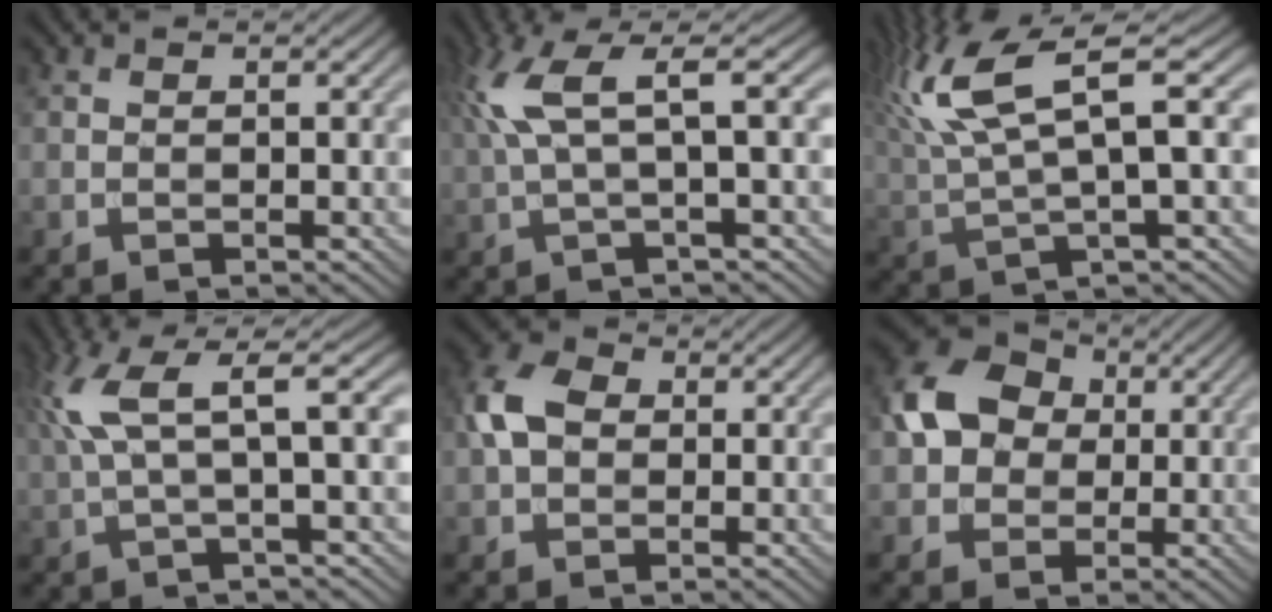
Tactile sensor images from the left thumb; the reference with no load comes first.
{"total": 8.2, "force": [2.6, 1.6, 7.6], "torque": [-0.154, 0.025, 0.050]}
{"total": 12.0, "force": [4.7, 3.2, 10.6], "torque": [-0.234, 0.022, 0.093]}
{"total": 8.4, "force": [2.8, 1.6, 7.8], "torque": [-0.154, 0.026, 0.054]}
{"total": 5.7, "force": [0.3, 4.4, 3.6], "torque": [-0.084, 0.011, -0.003]}
{"total": 8.9, "force": [0.9, 7.3, 5.1], "torque": [-0.108, 0.016, 0.002]}